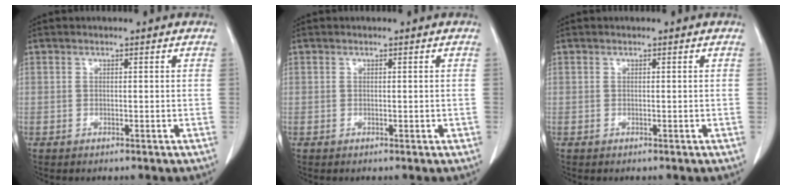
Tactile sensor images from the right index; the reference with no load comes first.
{"total": 0.7, "force": [-0.1, 0.3, 0.6], "torque": [-0.009, -0.001, 0.002]}
{"total": 0.0}